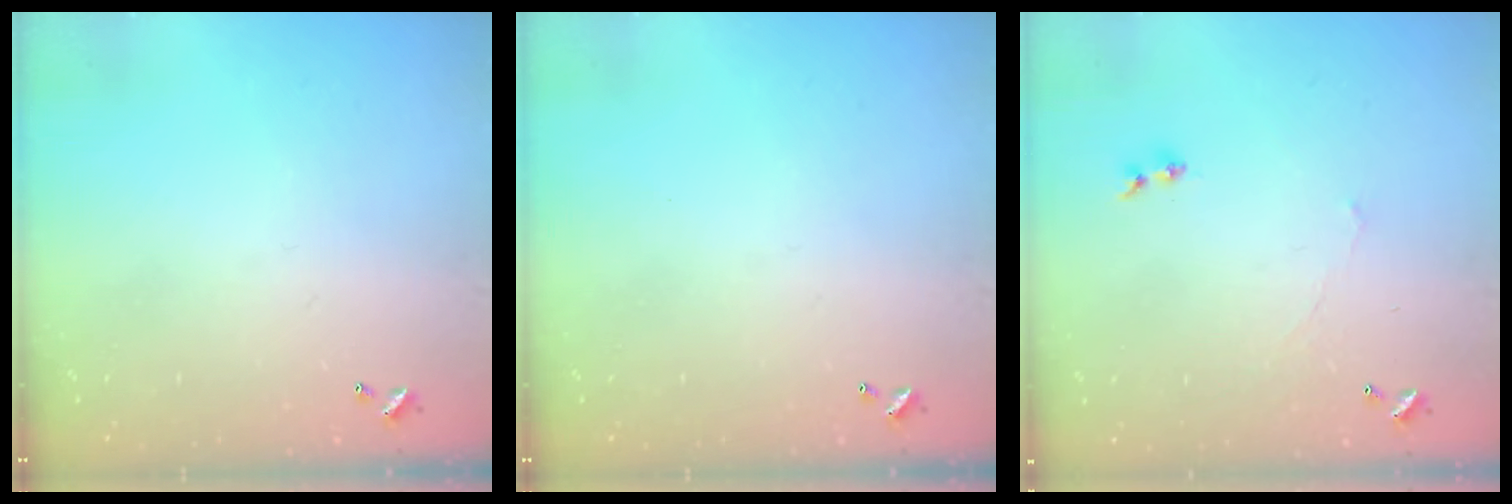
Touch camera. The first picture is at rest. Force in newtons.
{"total": 0.0}
{"total": 0.7, "press": 0.1, "slide": 0.7}